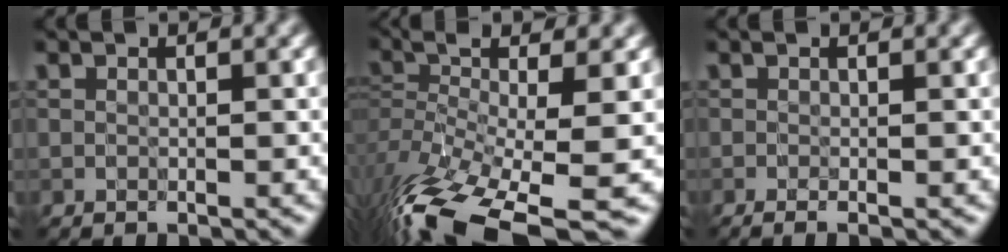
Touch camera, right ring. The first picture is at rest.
{"total": 13.6, "force": [-7.1, 3.5, 11.0], "torque": [-0.229, -0.020, -0.114]}
{"total": 2.8, "force": [-0.2, 1.1, 2.6], "torque": [-0.022, -0.001, -0.009]}